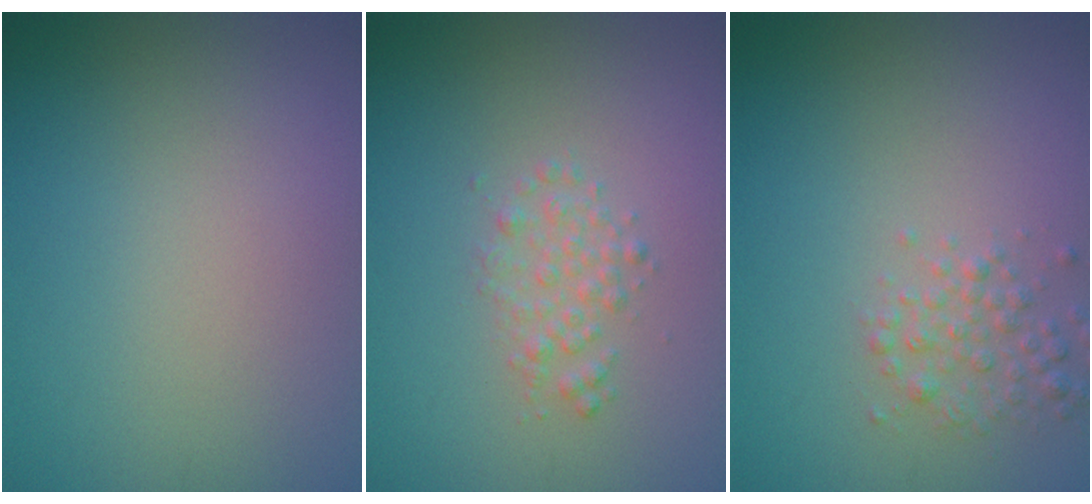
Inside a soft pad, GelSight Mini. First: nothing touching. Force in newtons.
{"total": 1.7, "press": 1.7, "slide": 0.0}
{"total": 2.1, "press": 2.1, "slide": 0.0}